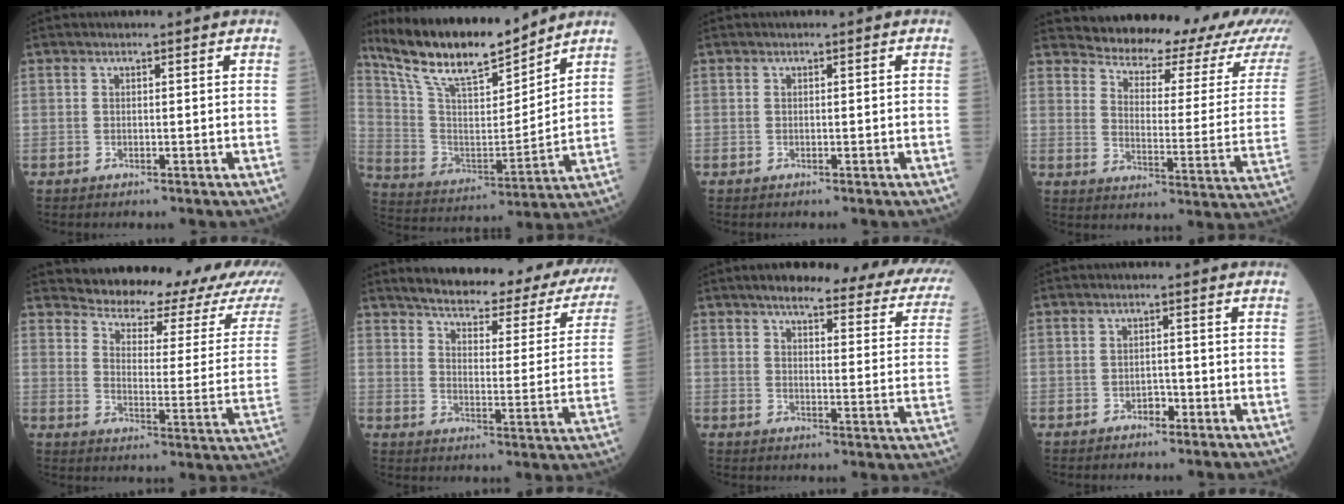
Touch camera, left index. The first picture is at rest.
{"total": 16.7, "force": [14.3, 3.0, 7.9], "torque": [-0.150, 0.001, 0.267]}
{"total": 0.0}
{"total": 19.3, "force": [17.7, 3.6, 6.8], "torque": [-0.085, -0.064, 0.203]}
{"total": 19.4, "force": [17.6, 3.7, 7.2], "torque": [-0.090, -0.058, 0.202]}
{"total": 26.9, "force": [24.0, 6.3, 10.4], "torque": [-0.138, -0.052, 0.282]}
{"total": 24.6, "force": [20.9, 4.4, 12.1], "torque": [-0.140, -0.032, 0.229]}
{"total": 1.5, "force": [-0.9, 0.9, 0.8], "torque": [-0.010, 0.004, -0.015]}